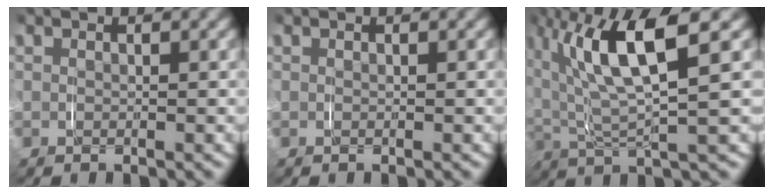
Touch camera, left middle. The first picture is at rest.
{"total": 0.0}
{"total": 8.8, "force": [2.0, 4.3, 7.4], "torque": [-0.152, 0.008, 0.027]}